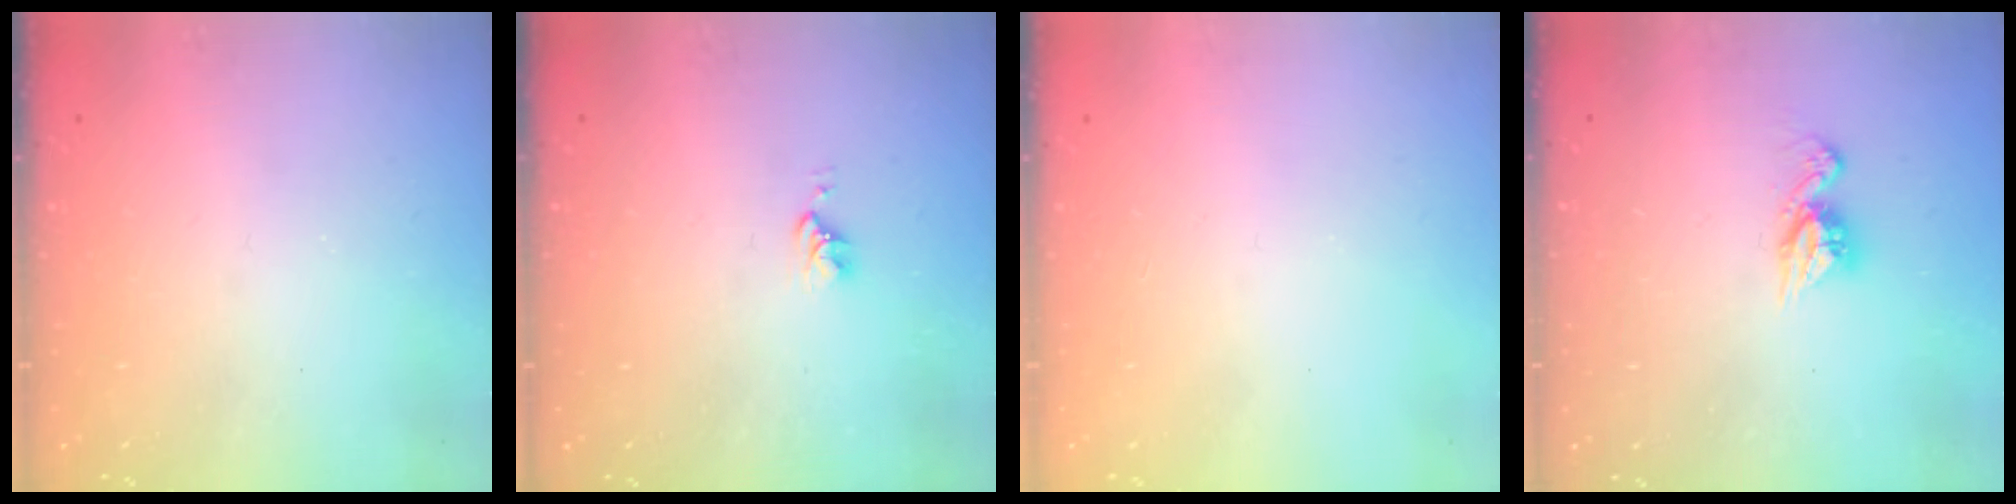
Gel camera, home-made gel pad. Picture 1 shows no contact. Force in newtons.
{"total": 2.8, "press": 2.8, "slide": 0.4}
{"total": 0.0}
{"total": 7.8, "press": 7.8, "slide": 0.6}